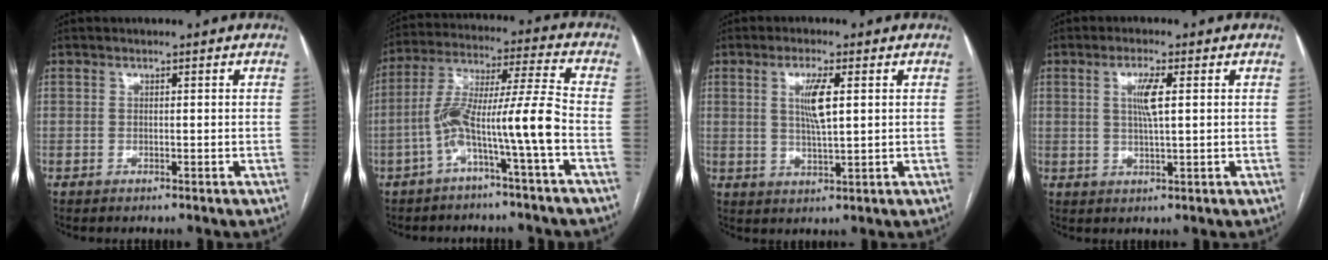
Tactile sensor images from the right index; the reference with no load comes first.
{"total": 11.0, "force": [-4.2, -0.8, 10.1], "torque": [-0.194, 0.032, -0.079]}
{"total": 5.4, "force": [1.4, 0.5, 5.1], "torque": [-0.098, -0.002, 0.028]}
{"total": 4.2, "force": [1.0, 0.3, 4.1], "torque": [-0.078, -0.001, 0.019]}